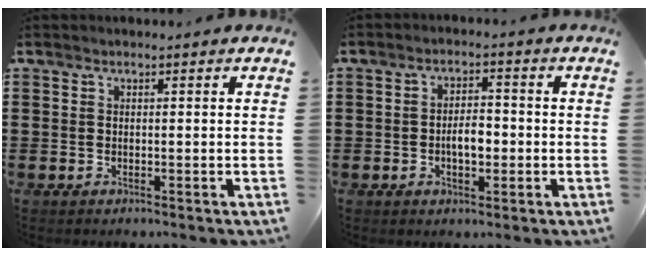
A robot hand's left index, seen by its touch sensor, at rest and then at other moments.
{"total": 3.8, "force": [-0.6, 1.6, 3.3], "torque": [-0.054, 0.004, -0.015]}